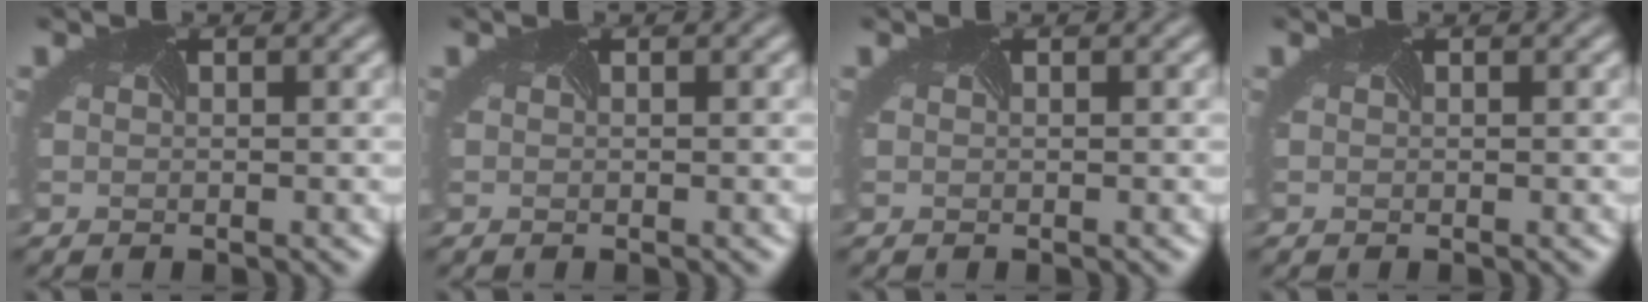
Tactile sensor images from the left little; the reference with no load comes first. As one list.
[{"total": 0.0}, {"total": 0.0}, {"total": 0.0}]